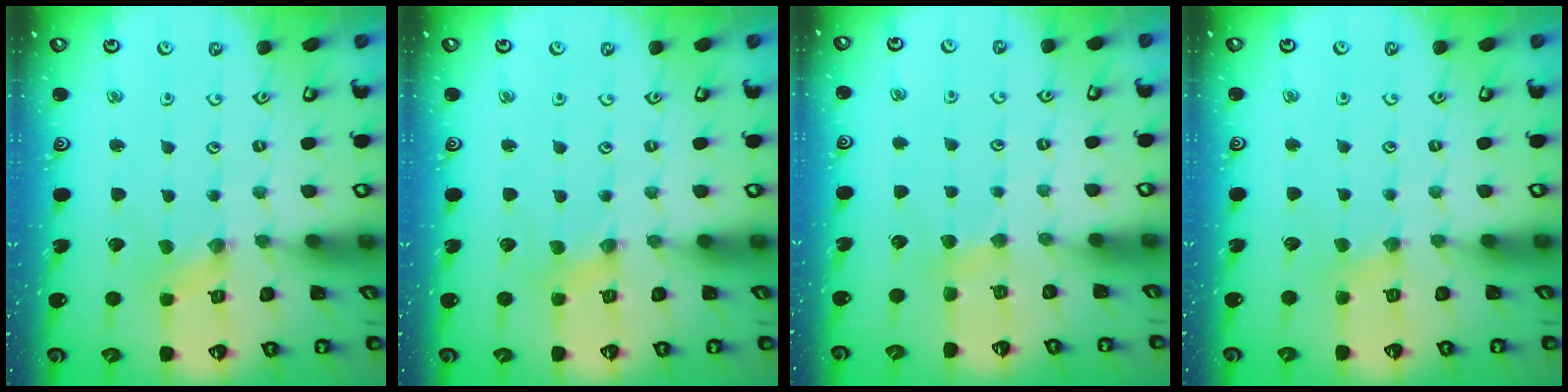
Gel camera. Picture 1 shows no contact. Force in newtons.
{"total": 0.0}
{"total": 3.7, "press": 3.6, "slide": 0.4}
{"total": 2.2, "press": 2.2, "slide": 0.4}